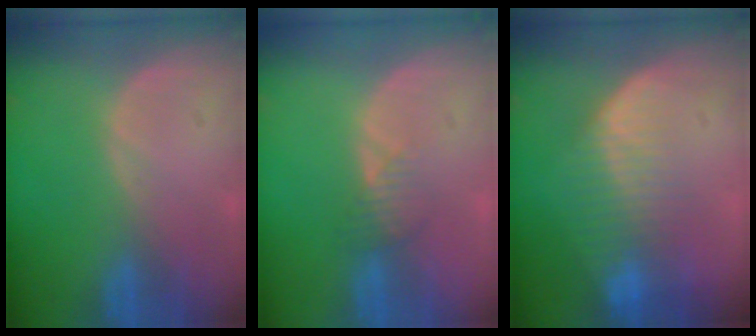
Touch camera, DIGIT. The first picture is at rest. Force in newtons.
{"total": 2.1, "press": 2.1, "slide": 0.2}
{"total": 8.0, "press": 7.0, "slide": 3.8}